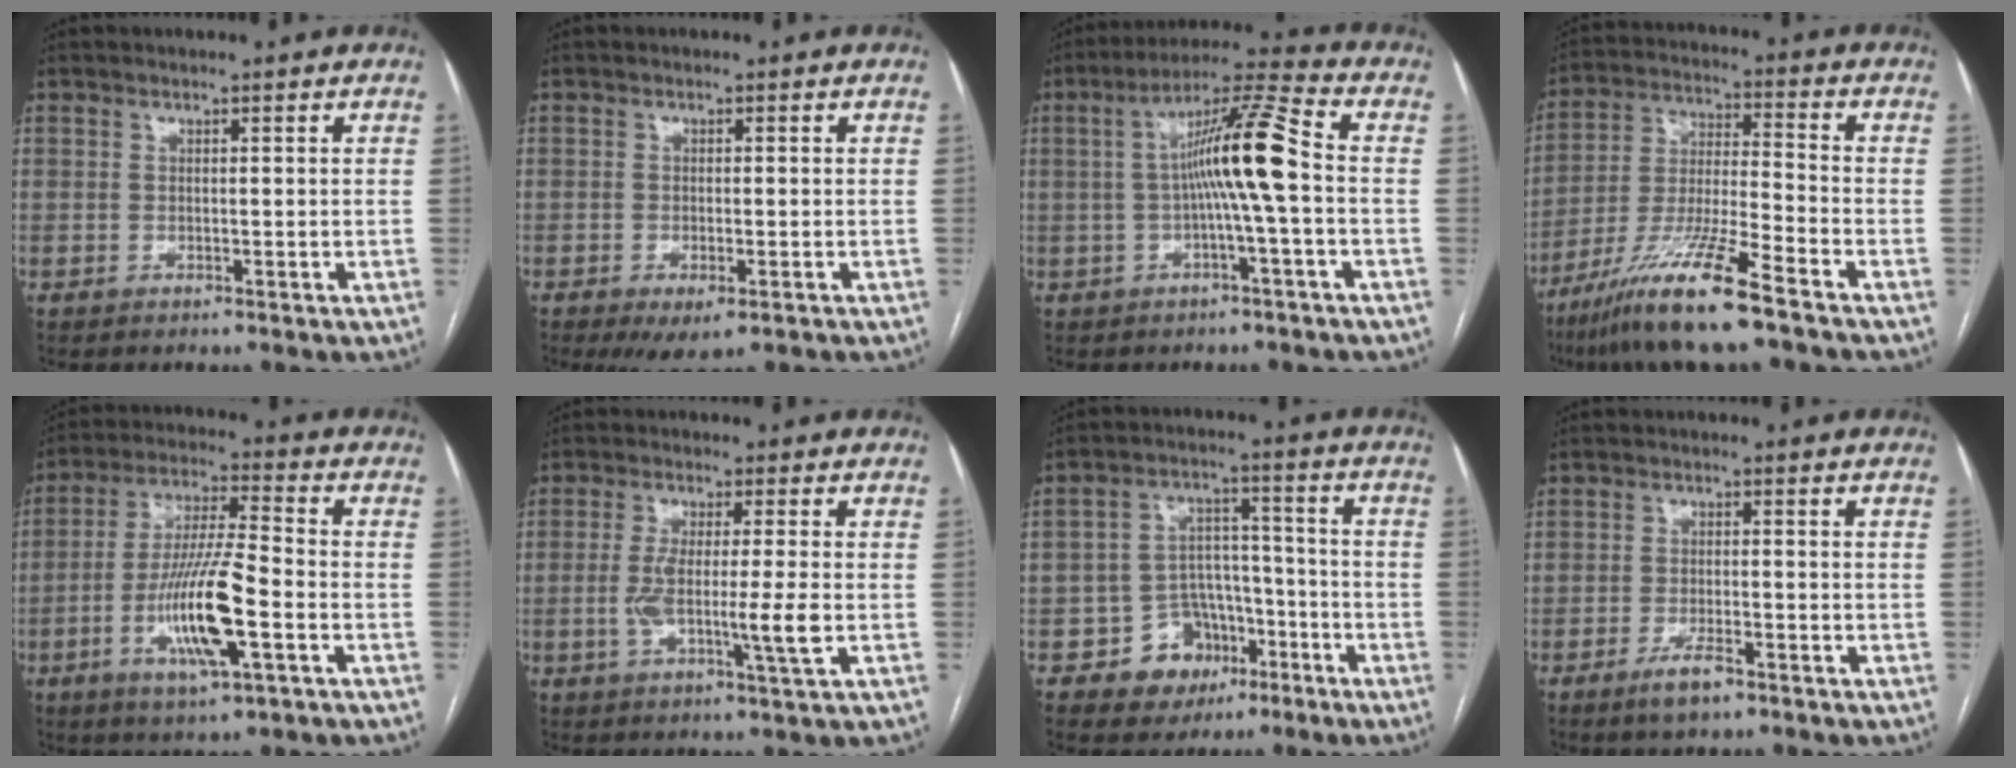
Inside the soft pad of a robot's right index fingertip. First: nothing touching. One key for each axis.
{"total": 4.5, "fx": -2.5, "fy": 1.5, "fz": 3.4, "tx": -0.051, "ty": -0.009, "tz": -0.031}
{"total": 10.6, "fx": -0.5, "fy": -0.6, "fz": 10.6, "tx": -0.183, "ty": 0.021, "tz": -0.014}
{"total": 14.4, "fx": -9.9, "fy": 0.0, "fz": 10.5, "tx": -0.211, "ty": -0.032, "tz": -0.184}
{"total": 13.8, "fx": -4.3, "fy": 1.7, "fz": 13.0, "tx": -0.254, "ty": -0.008, "tz": -0.078}
{"total": 8.0, "fx": -1.4, "fy": 0.0, "fz": 7.9, "tx": -0.149, "ty": -0.012, "tz": -0.027}
{"total": 8.8, "fx": -4.5, "fy": 7.0, "fz": 2.9, "tx": -0.038, "ty": 0.025, "tz": -0.063}
{"total": 3.7, "fx": -2.5, "fy": 0.9, "fz": 2.6, "tx": -0.052, "ty": -0.002, "tz": -0.044}